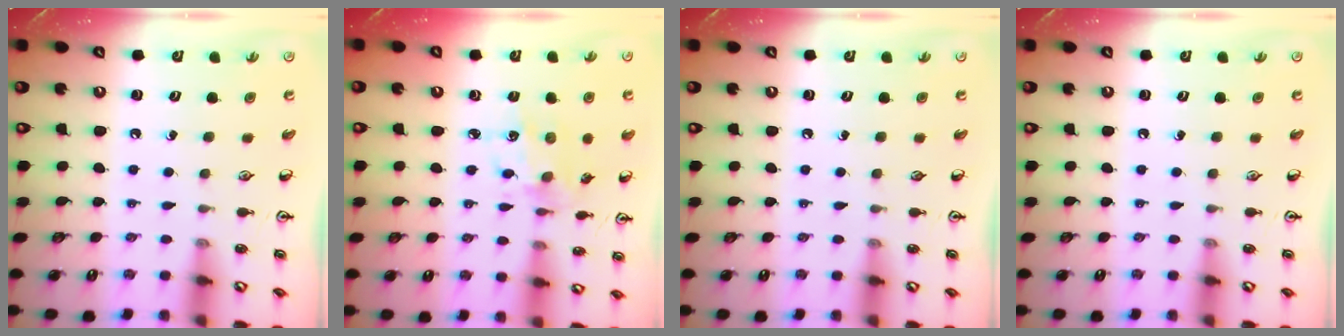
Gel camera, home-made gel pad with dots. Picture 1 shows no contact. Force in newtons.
{"total": 6.5, "press": 6.5, "slide": 0.5}
{"total": 0.0}
{"total": 0.0}